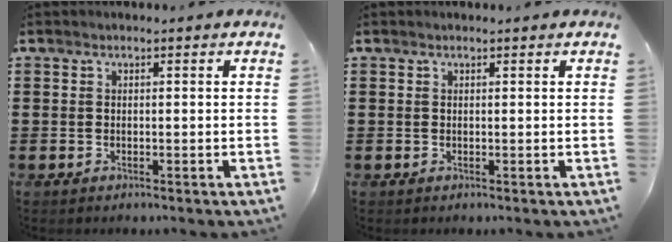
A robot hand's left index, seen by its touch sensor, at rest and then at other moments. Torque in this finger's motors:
{"motor_torque": [-0.95, 0.81, -0.40, -0.04]}